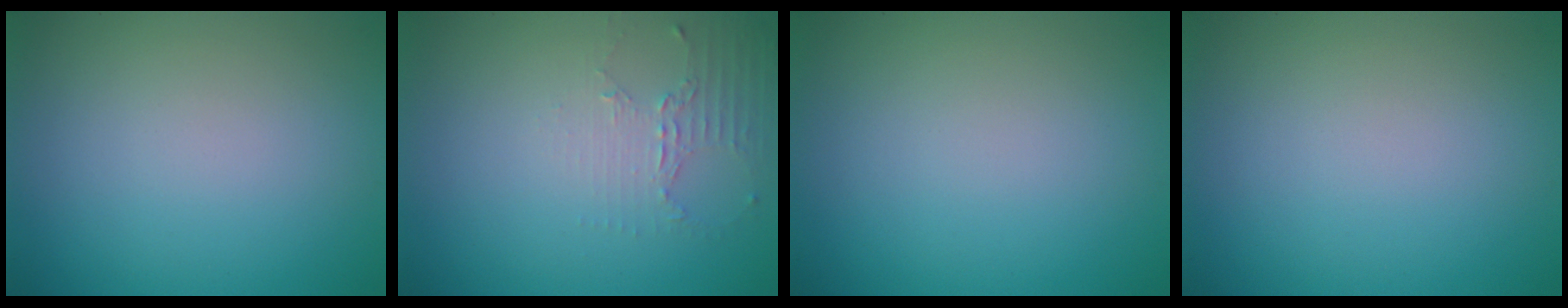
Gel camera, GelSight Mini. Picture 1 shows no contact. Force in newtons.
{"total": 2.0, "press": 1.5, "slide": 1.4}
{"total": 0.0}
{"total": 0.0}